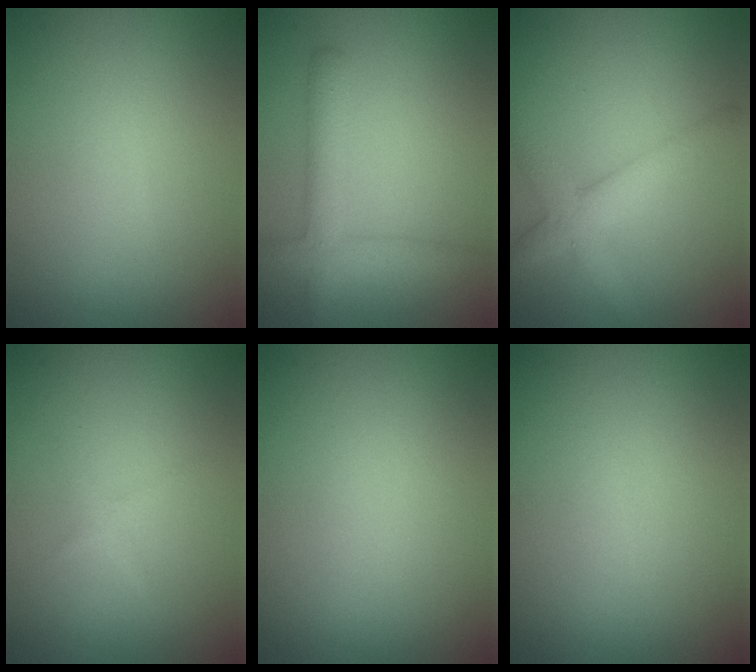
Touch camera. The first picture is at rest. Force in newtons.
{"total": 3.5, "press": 3.5, "slide": 0.2}
{"total": 4.0, "press": 4.0, "slide": 0.0}
{"total": 0.9, "press": 0.9, "slide": 0.0}
{"total": 0.0}
{"total": 0.0}